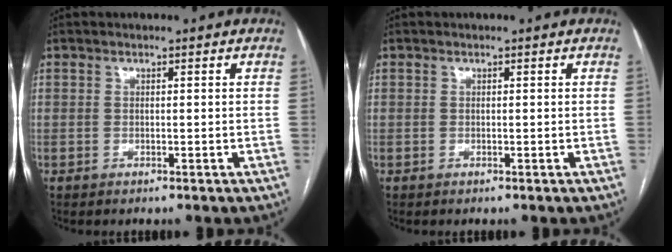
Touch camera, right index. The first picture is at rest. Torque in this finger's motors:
{"motor_torque": [0.00, 0.00, 0.00, 0.00]}